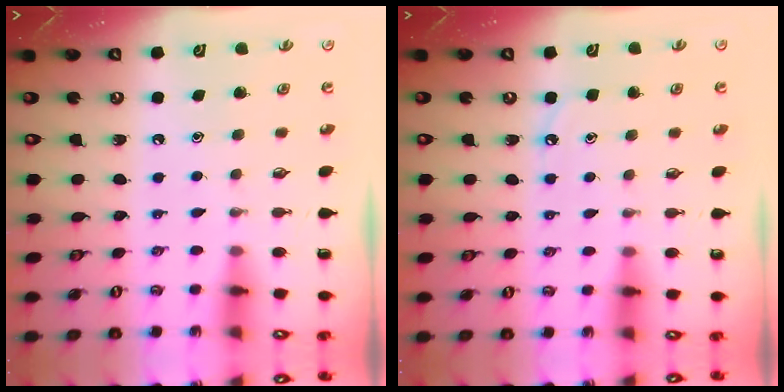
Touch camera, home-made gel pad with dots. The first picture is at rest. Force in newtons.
{"total": 3.9, "press": 3.9, "slide": 0.4}